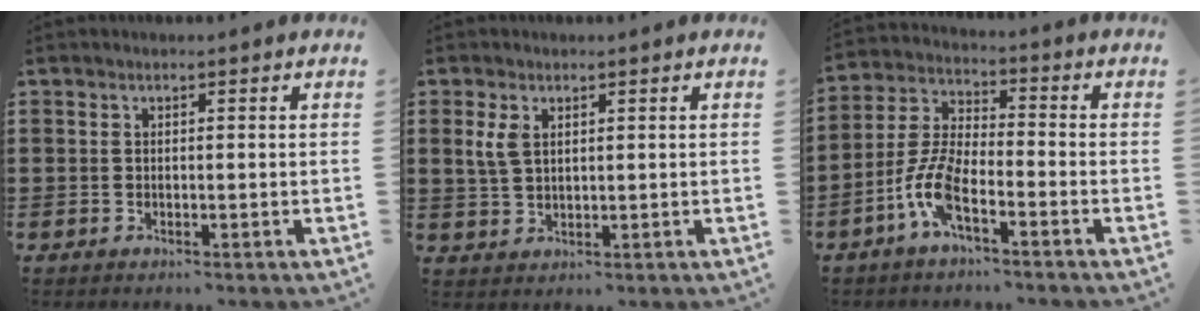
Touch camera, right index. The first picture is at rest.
{"total": 3.5, "force": [1.4, 2.2, 2.3], "torque": [-0.061, 0.006, 0.023]}
{"total": 7.9, "force": [-4.2, 2.2, 6.3], "torque": [-0.161, -0.017, -0.085]}